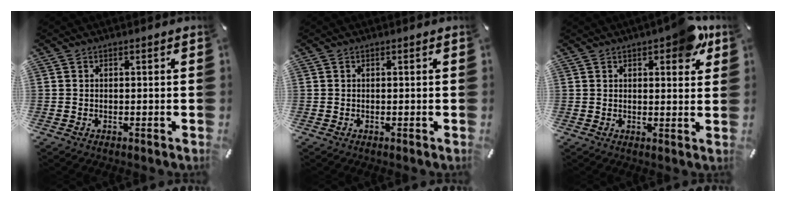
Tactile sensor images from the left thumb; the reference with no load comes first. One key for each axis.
{"total": 0.0}
{"total": 8.1, "fx": 4.7, "fy": 3.3, "fz": 5.7, "tx": -0.066, "ty": -0.021, "tz": 0.074}